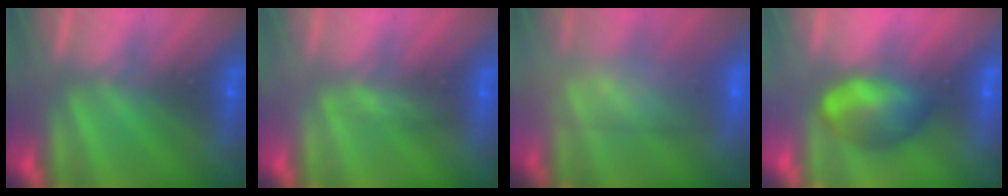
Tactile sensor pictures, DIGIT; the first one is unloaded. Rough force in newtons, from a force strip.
{"total": 3.4}
{"total": 8.8}
{"total": 7.5}